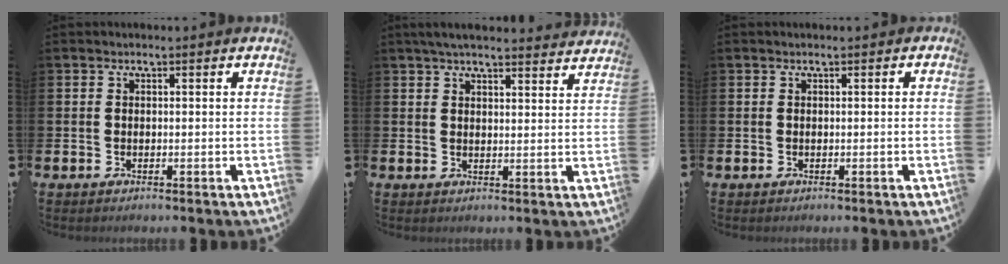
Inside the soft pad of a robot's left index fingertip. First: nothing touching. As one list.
[{"total": 4.6, "force": [4.3, 0.6, 1.4], "torque": [-0.030, -0.015, 0.079]}, {"total": 0.0}]